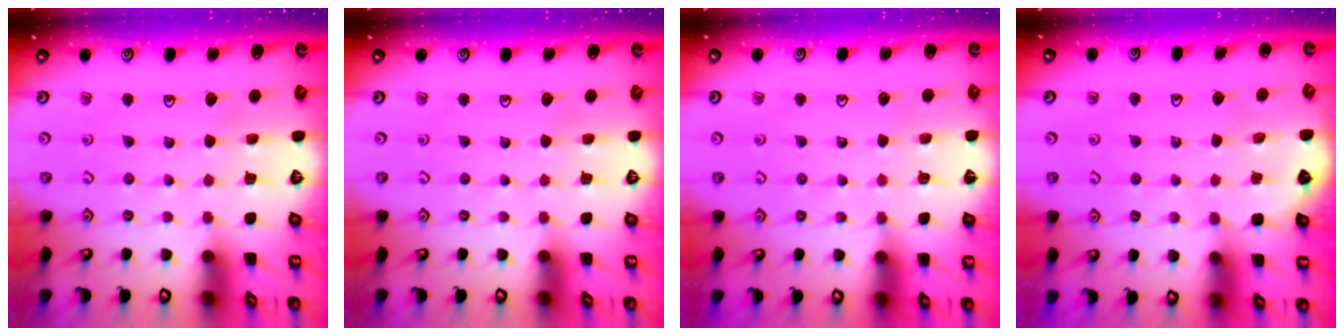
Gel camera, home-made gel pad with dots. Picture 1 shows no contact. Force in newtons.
{"total": 0.0}
{"total": 2.7, "press": 2.7, "slide": 0.4}
{"total": 2.3, "press": 2.3, "slide": 0.1}